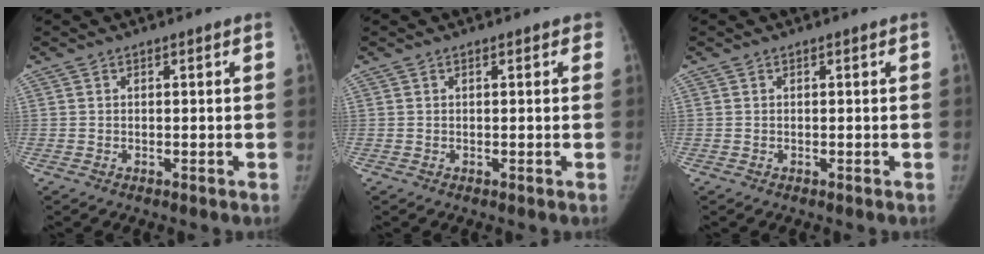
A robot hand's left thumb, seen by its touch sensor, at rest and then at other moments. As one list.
[{"total": 0.9, "force": [0.5, 0.4, 0.6], "torque": [0.002, 0.001, 0.000]}, {"total": 0.0}]